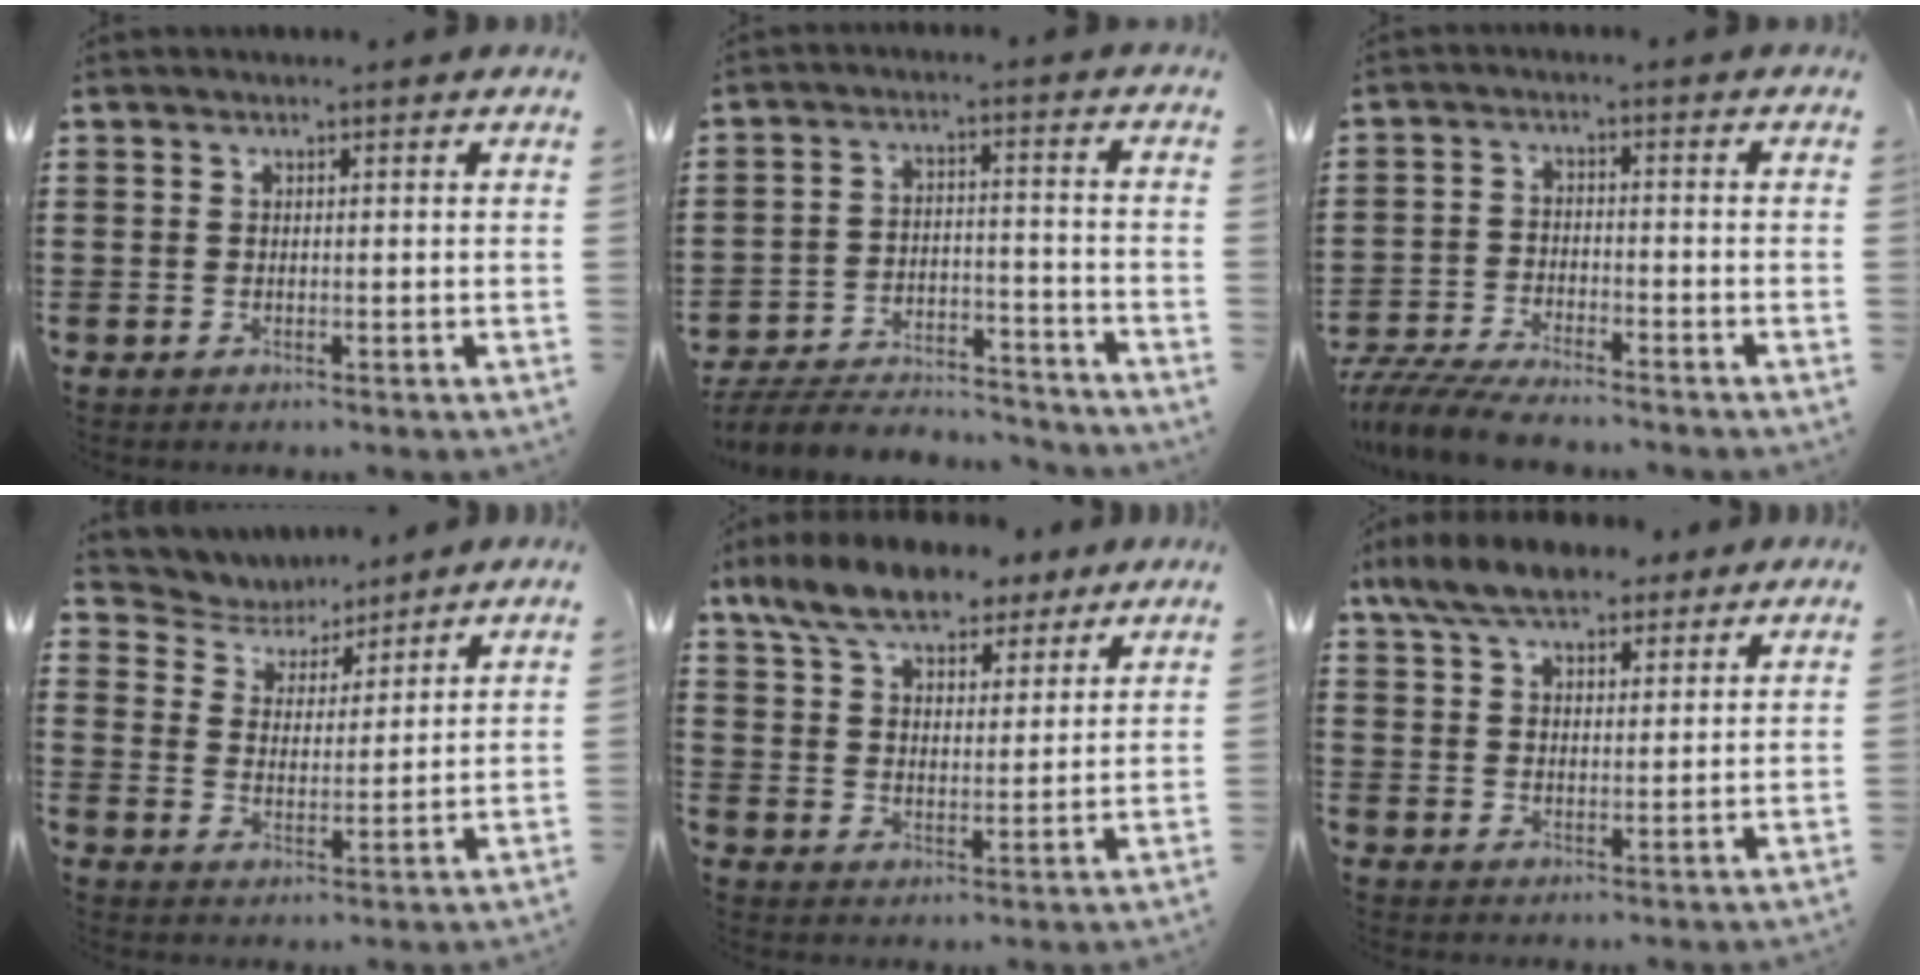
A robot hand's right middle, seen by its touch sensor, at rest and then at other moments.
{"total": 5.8, "force": [-5.6, 1.0, 1.2], "torque": [-0.032, 0.006, -0.113]}
{"total": 6.2, "force": [-6.0, 0.5, 1.5], "torque": [-0.048, -0.005, -0.120]}
{"total": 4.8, "force": [4.5, 1.6, -0.4], "torque": [-0.025, -0.032, 0.076]}
{"total": 9.4, "force": [8.0, 3.4, 3.5], "torque": [-0.093, -0.019, 0.151]}
{"total": 8.1, "force": [6.8, 2.6, 3.5], "torque": [-0.084, -0.007, 0.126]}